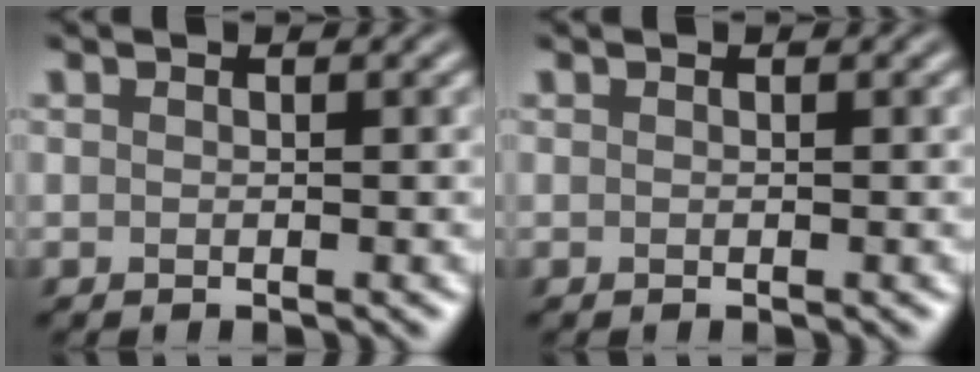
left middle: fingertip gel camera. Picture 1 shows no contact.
{"total": 0.0}